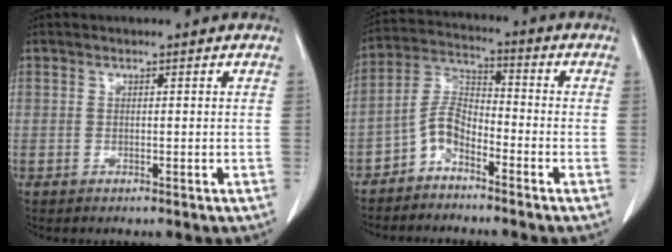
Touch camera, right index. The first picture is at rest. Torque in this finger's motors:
{"motor_torque": [0.32, -0.28, 0.01, 0.00]}